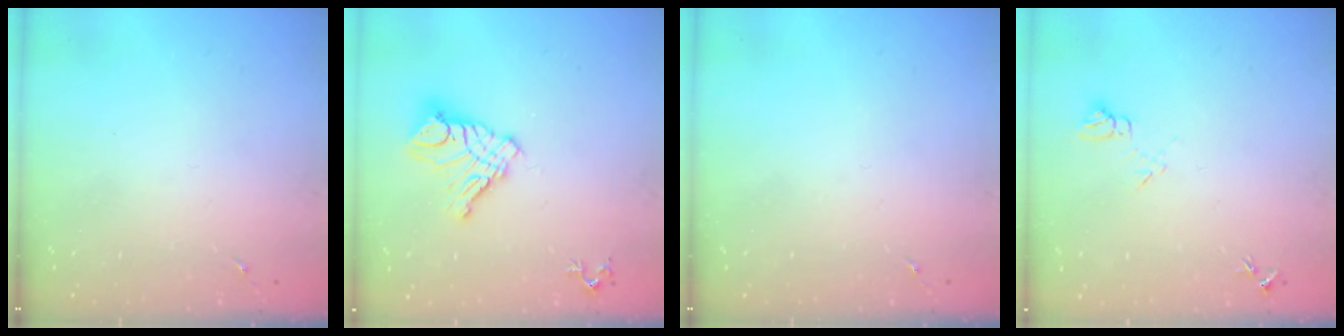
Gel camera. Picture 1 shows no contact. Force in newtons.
{"total": 12.8, "press": 12.7, "slide": 1.4}
{"total": 0.0}
{"total": 7.1, "press": 7.1, "slide": 0.7}